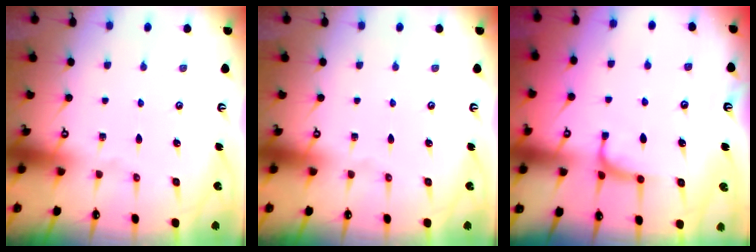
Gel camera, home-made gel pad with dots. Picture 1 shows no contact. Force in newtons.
{"total": 0.0}
{"total": 0.7, "press": 0.3, "slide": 0.7}